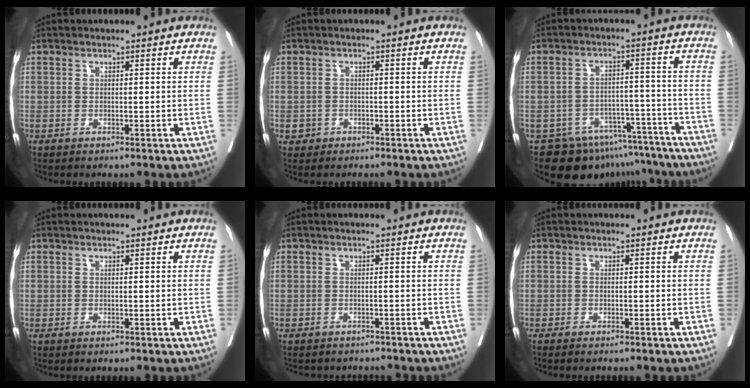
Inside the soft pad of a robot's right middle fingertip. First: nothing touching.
{"total": 1.2, "force": [-0.7, 1.0, 0.1], "torque": [-0.003, 0.004, -0.012]}
{"total": 14.9, "force": [-12.2, 7.8, 3.3], "torque": [-0.036, 0.034, -0.153]}
{"total": 0.0}
{"total": 5.6, "force": [-5.3, 1.6, 0.8], "torque": [-0.007, -0.001, -0.065]}
{"total": 3.1, "force": [-2.7, 0.2, 1.5], "torque": [-0.018, -0.003, -0.035]}